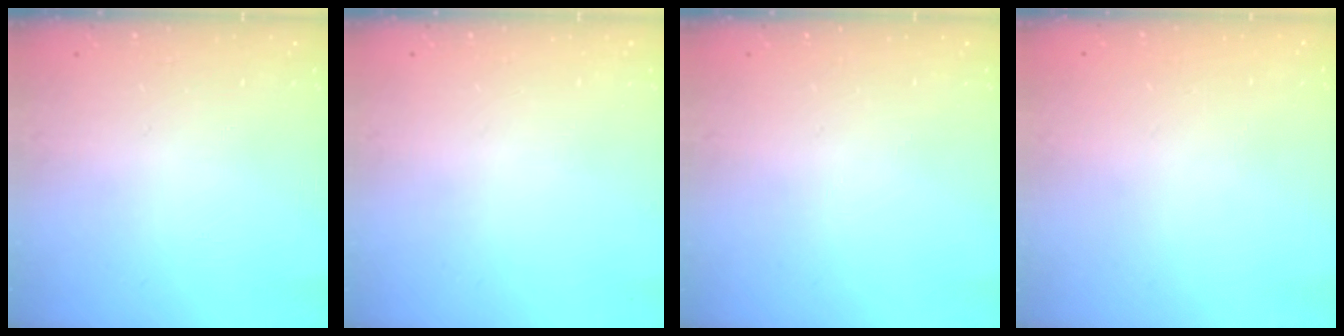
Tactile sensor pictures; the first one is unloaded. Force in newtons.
{"total": 0.0}
{"total": 0.0}
{"total": 0.0}